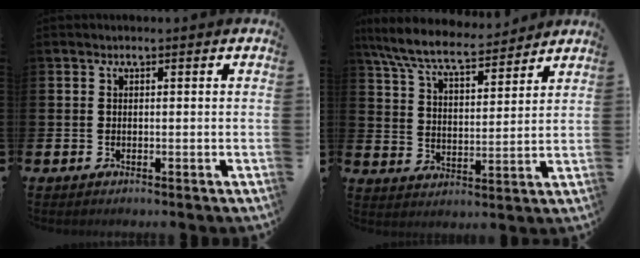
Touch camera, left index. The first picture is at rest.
{"total": 8.4, "force": [7.7, 1.3, 3.1], "torque": [-0.093, -0.041, 0.137]}